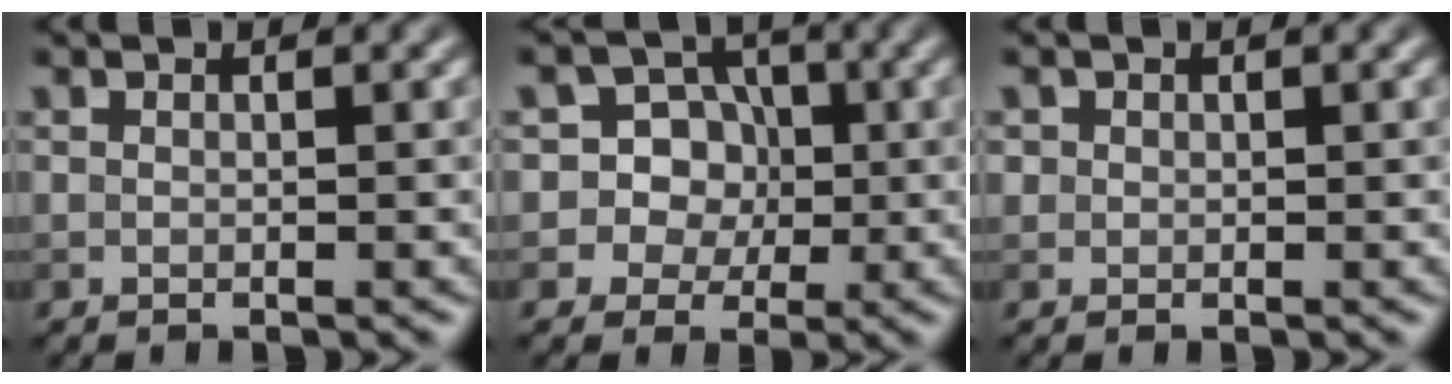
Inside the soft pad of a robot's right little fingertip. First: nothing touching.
{"total": 8.3, "force": [0.7, 7.9, 2.4], "torque": [-0.052, 0.047, 0.001]}
{"total": 0.7, "force": [0.2, 0.7, 0.0], "torque": [0.007, -0.002, 0.003]}